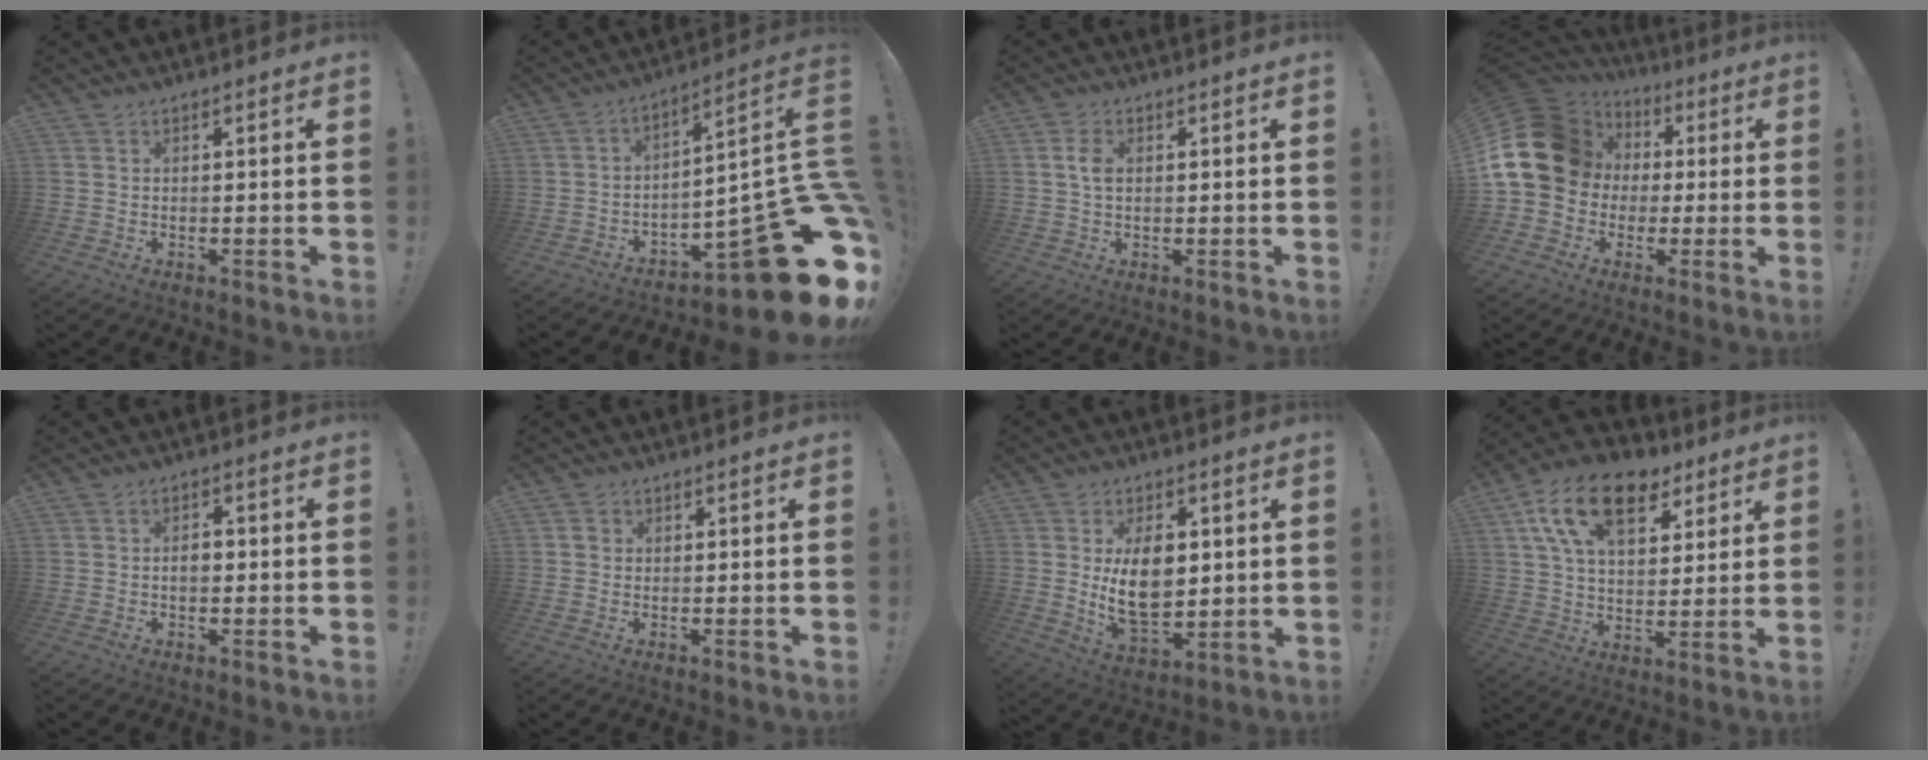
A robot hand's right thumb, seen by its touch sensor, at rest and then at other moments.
{"total": 21.7, "force": [-9.5, 5.8, 18.6], "torque": [-0.189, 0.010, -0.138]}
{"total": 3.6, "force": [0.6, 2.1, 2.8], "torque": [-0.051, 0.005, 0.008]}
{"total": 21.5, "force": [2.9, 17.6, 11.9], "torque": [-0.214, -0.002, 0.076]}
{"total": 3.2, "force": [-0.6, 2.1, 2.3], "torque": [-0.038, 0.009, -0.013]}
{"total": 1.4, "force": [0.3, 1.3, 0.4], "torque": [-0.003, 0.003, 0.005]}
{"total": 13.5, "force": [1.9, 8.6, 10.3], "torque": [-0.173, -0.014, 0.033]}
{"total": 18.6, "force": [9.5, 10.7, 11.8], "torque": [-0.196, -0.041, 0.172]}